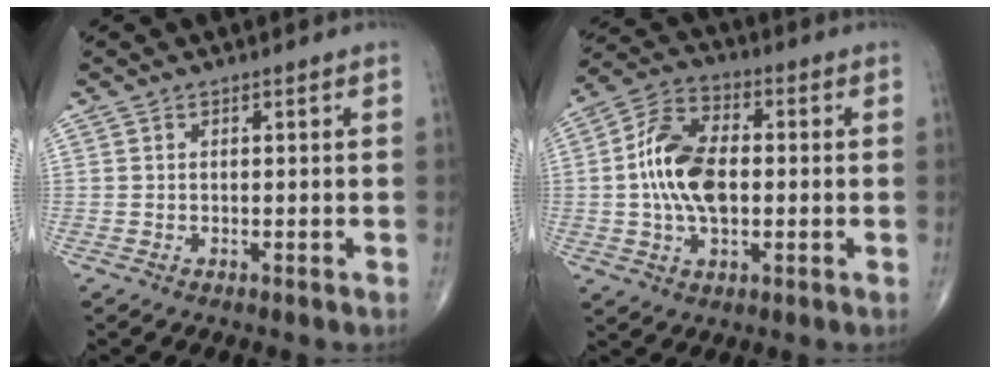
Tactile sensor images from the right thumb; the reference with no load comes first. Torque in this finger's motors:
{"motor_torque": [1.51, 1.82, 1.38, -0.02, 0.14]}